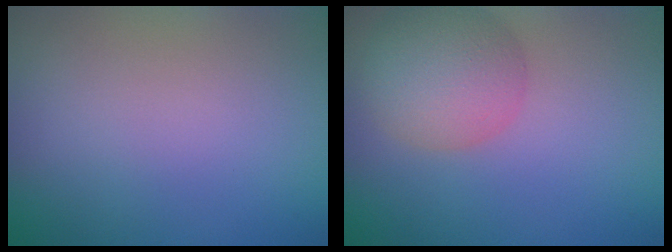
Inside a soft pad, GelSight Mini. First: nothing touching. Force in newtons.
{"total": 5.6, "press": 5.6, "slide": 0.2}